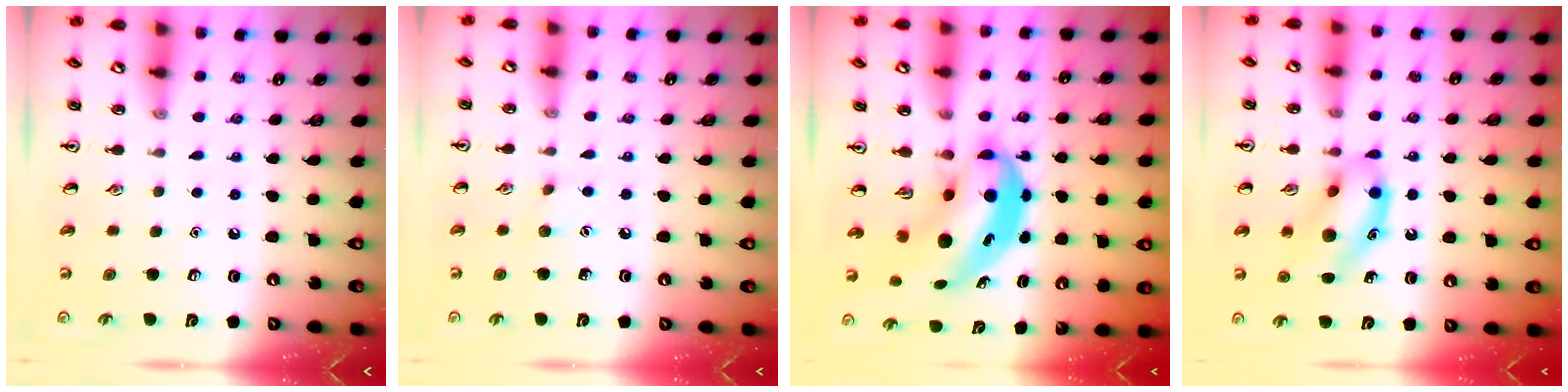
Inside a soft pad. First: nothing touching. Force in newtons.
{"total": 4.2, "press": 4.0, "slide": 1.2}
{"total": 8.0, "press": 7.7, "slide": 2.0}
{"total": 13.8, "press": 13.4, "slide": 3.2}